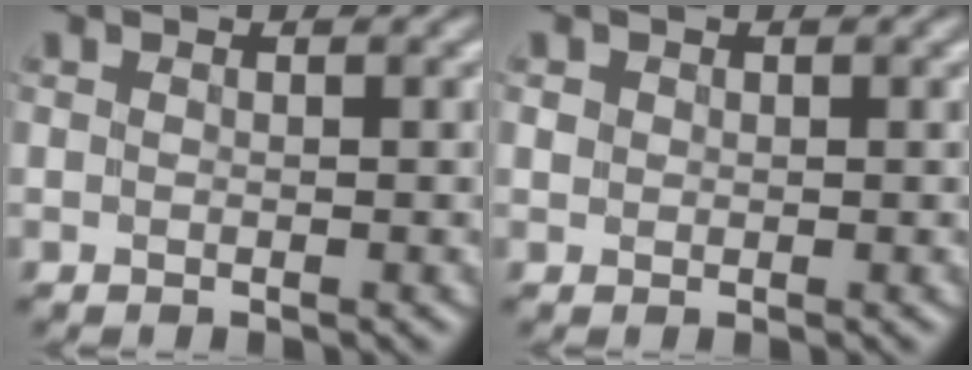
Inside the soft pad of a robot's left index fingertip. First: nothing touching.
{"total": 0.6, "force": [0.2, 0.6, 0.1], "torque": [0.001, -0.001, 0.003]}